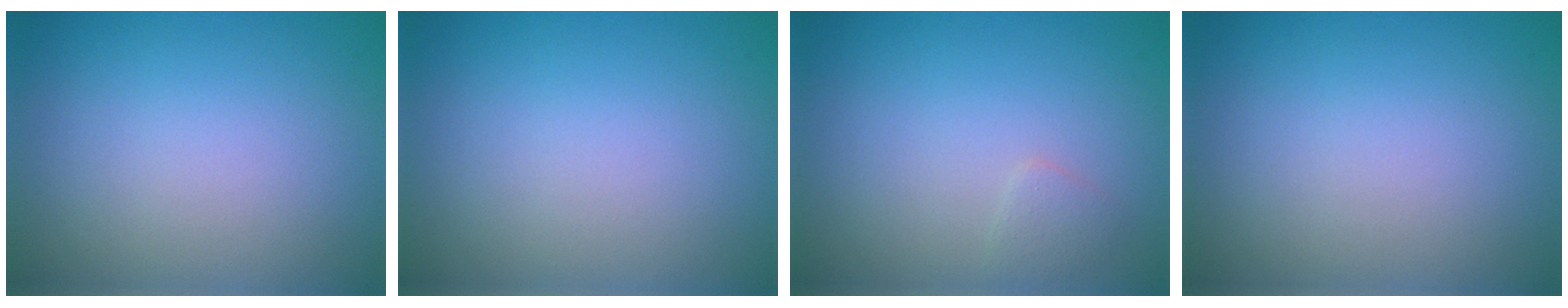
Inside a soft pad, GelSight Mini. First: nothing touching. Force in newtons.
{"total": 0.0}
{"total": 0.9, "press": 0.9, "slide": 0.1}
{"total": 0.0}